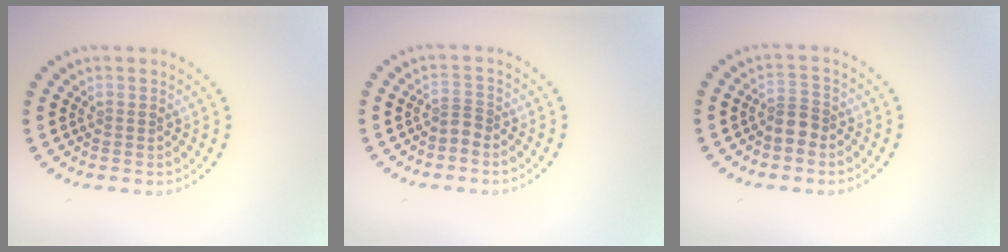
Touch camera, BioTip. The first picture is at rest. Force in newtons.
{"total": 1.0, "press": 0.6, "slide": 0.8}
{"total": 1.9, "press": 1.6, "slide": 1.0}